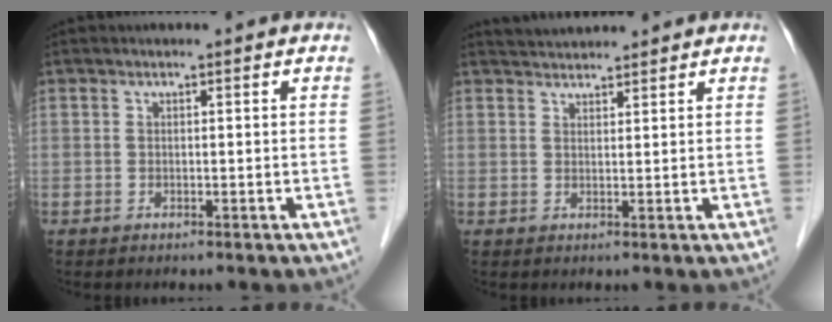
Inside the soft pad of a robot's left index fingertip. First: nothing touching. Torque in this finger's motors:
{"motor_torque": [-0.12, -0.22, -0.01, -0.01]}